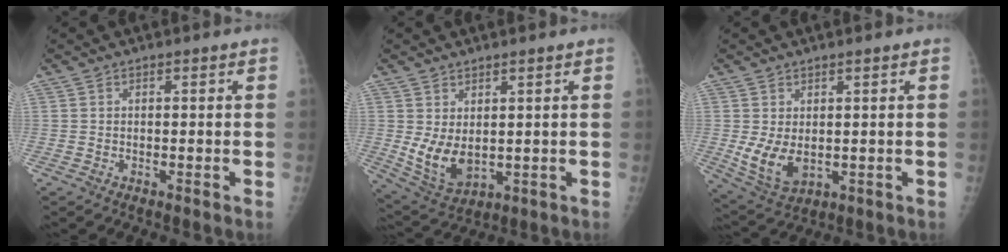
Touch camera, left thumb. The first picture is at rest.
{"total": 8.0, "force": [1.2, 4.6, 6.5], "torque": [-0.109, -0.020, 0.044]}
{"total": 7.3, "force": [0.4, 4.3, 5.9], "torque": [-0.100, -0.016, 0.026]}